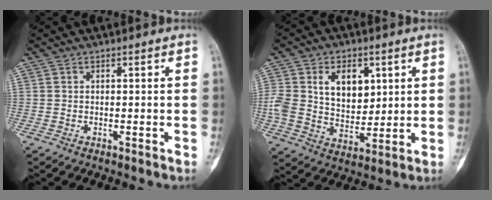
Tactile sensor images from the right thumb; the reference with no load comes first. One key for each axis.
{"total": 13.6, "fx": 3.7, "fy": 9.2, "fz": 9.4, "tx": -0.143, "ty": -0.013, "tz": 0.077}